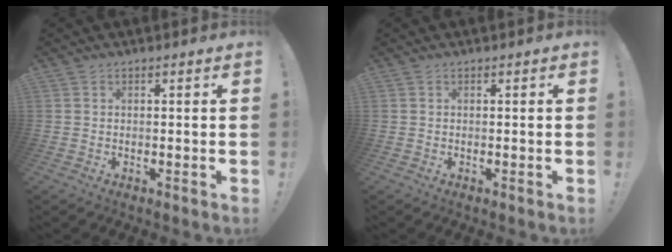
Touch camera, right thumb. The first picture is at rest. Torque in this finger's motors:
{"motor_torque": [-0.10, 0.27, 0.42, -0.11, -0.09]}